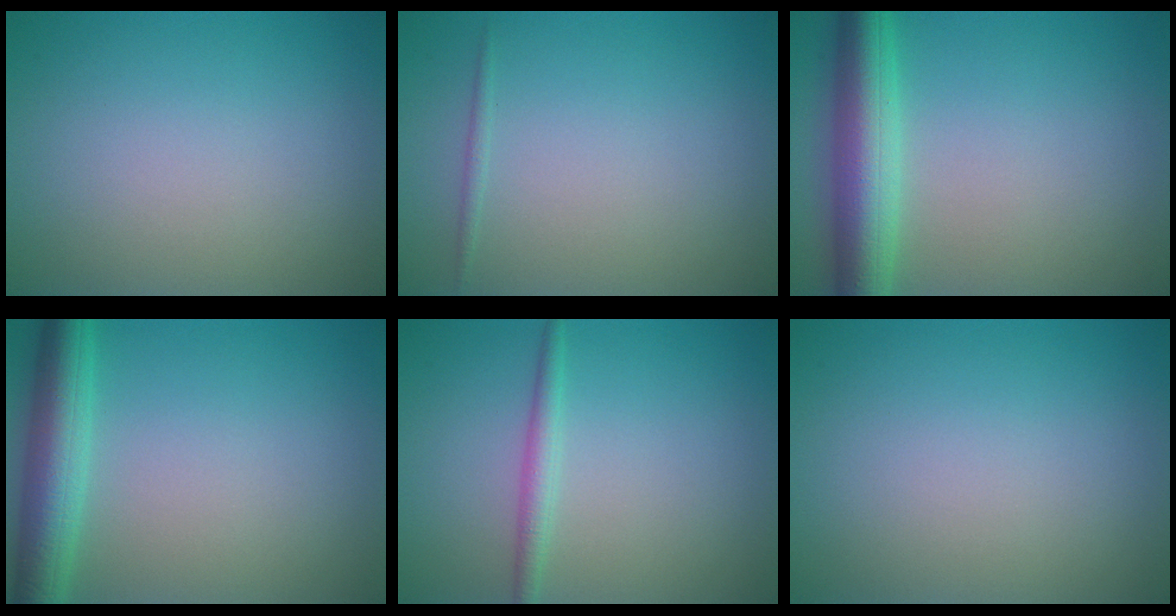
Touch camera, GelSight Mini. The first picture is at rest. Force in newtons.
{"total": 0.6, "press": 0.6, "slide": 0.0}
{"total": 6.3, "press": 6.3, "slide": 0.3}
{"total": 5.3, "press": 5.3, "slide": 0.1}
{"total": 1.7, "press": 1.7, "slide": 0.1}
{"total": 0.0}